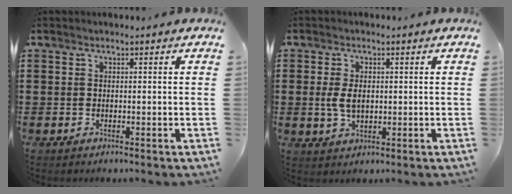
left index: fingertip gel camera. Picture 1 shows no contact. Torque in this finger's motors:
{"motor_torque": [0.91, 0.73, 0.51, 0.10]}